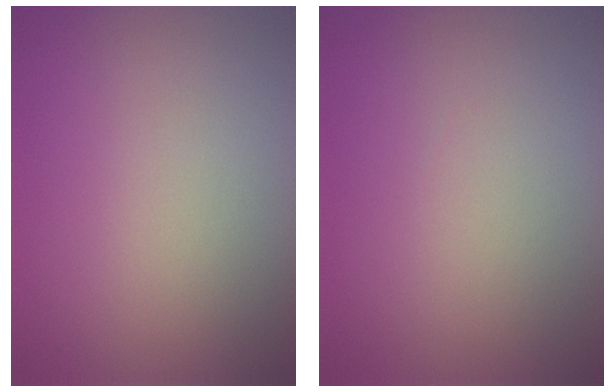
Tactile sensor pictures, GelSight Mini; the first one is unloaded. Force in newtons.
{"total": 0.0}